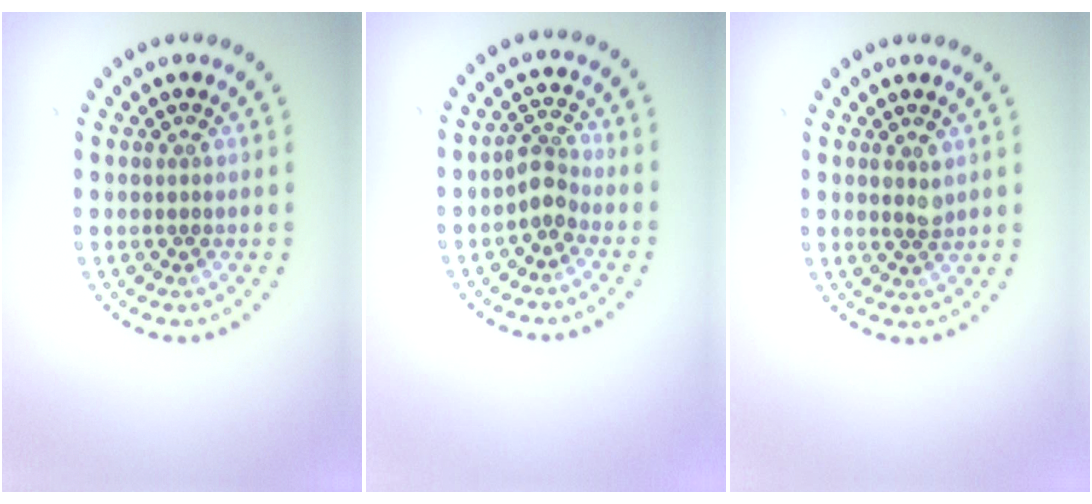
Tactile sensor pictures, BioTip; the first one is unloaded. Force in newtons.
{"total": 2.0, "press": 1.6, "slide": 1.3}
{"total": 1.1, "press": 1.0, "slide": 0.3}